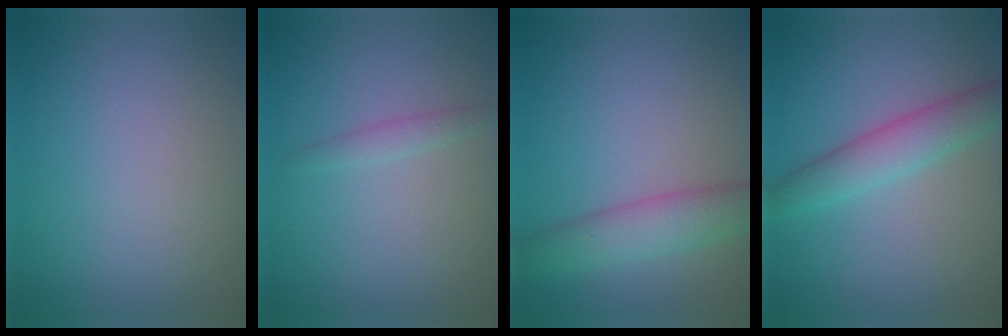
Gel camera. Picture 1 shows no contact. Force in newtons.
{"total": 1.0, "press": 1.0, "slide": 0.1}
{"total": 4.0, "press": 4.0, "slide": 0.2}
{"total": 3.7, "press": 3.7, "slide": 0.1}